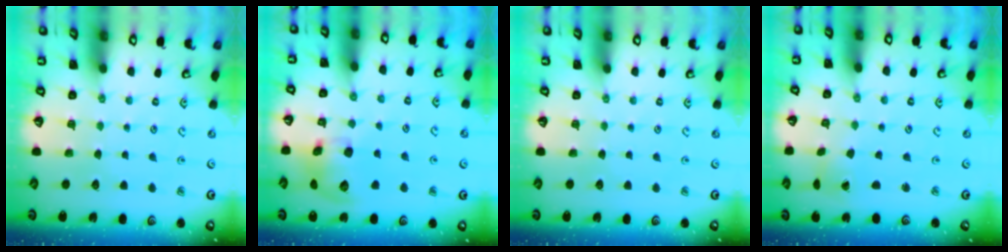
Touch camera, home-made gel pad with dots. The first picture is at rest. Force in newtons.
{"total": 11.3, "press": 11.1, "slide": 1.8}
{"total": 0.0}
{"total": 0.9, "press": 0.9, "slide": 0.3}